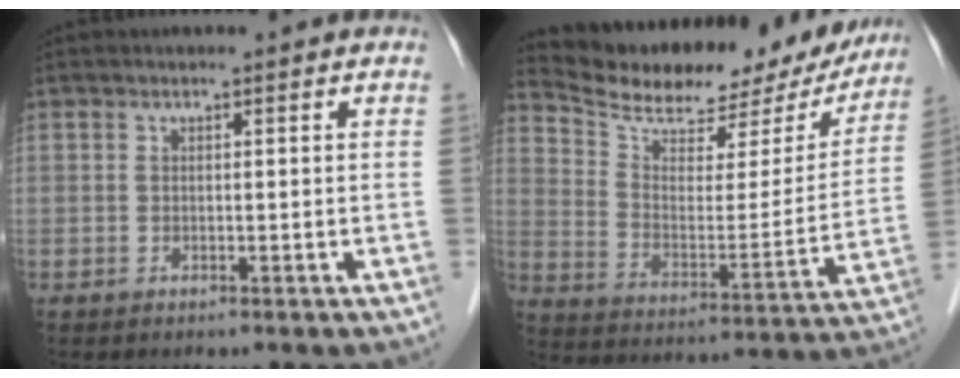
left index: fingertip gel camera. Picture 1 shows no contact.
{"total": 21.6, "force": [19.4, 6.3, 7.2], "torque": [-0.107, -0.016, 0.274]}